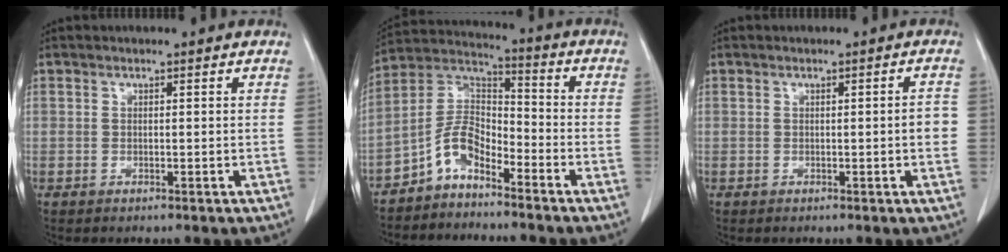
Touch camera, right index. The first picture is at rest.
{"total": 7.5, "force": [-5.1, 3.4, 4.4], "torque": [-0.089, 0.030, -0.105]}
{"total": 2.4, "force": [-0.3, 0.3, 2.4], "torque": [-0.028, 0.001, -0.005]}